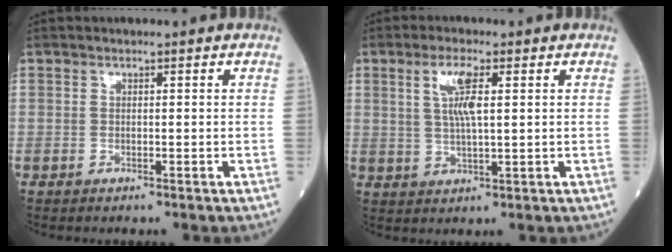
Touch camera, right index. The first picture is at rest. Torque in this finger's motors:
{"motor_torque": [0.17, 0.12, 0.14, 0.11]}